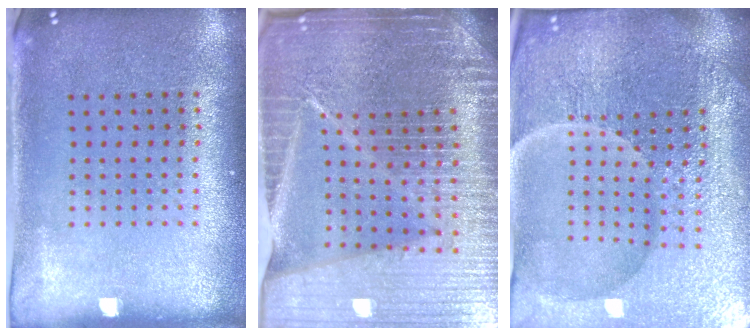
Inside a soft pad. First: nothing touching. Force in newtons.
{"total": 7.0, "press": 6.0, "slide": 3.6}
{"total": 6.0, "press": 5.5, "slide": 2.3}